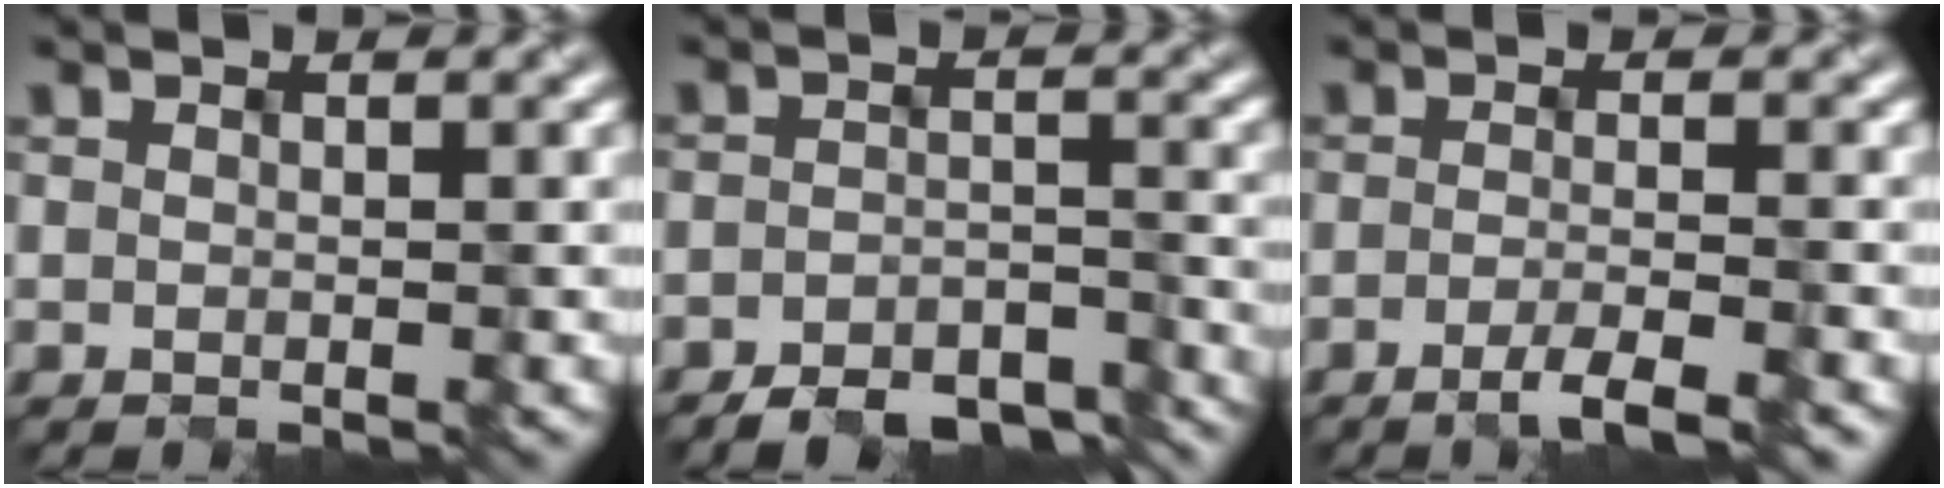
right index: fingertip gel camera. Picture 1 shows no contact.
{"total": 5.1, "force": [-4.7, 1.4, 1.4], "torque": [-0.017, -0.006, -0.068]}
{"total": 2.8, "force": [-1.9, 0.4, 2.1], "torque": [-0.028, -0.003, -0.040]}